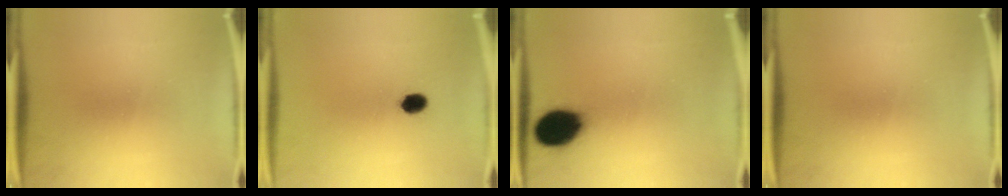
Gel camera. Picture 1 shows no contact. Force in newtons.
{"total": 3.5}
{"total": 13.2}
{"total": 0.0}